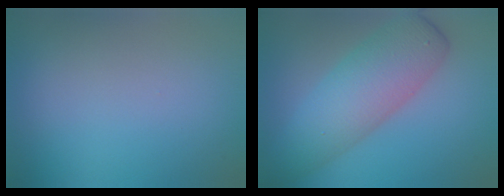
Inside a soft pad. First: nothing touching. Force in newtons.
{"total": 7.5, "press": 7.5, "slide": 0.2}